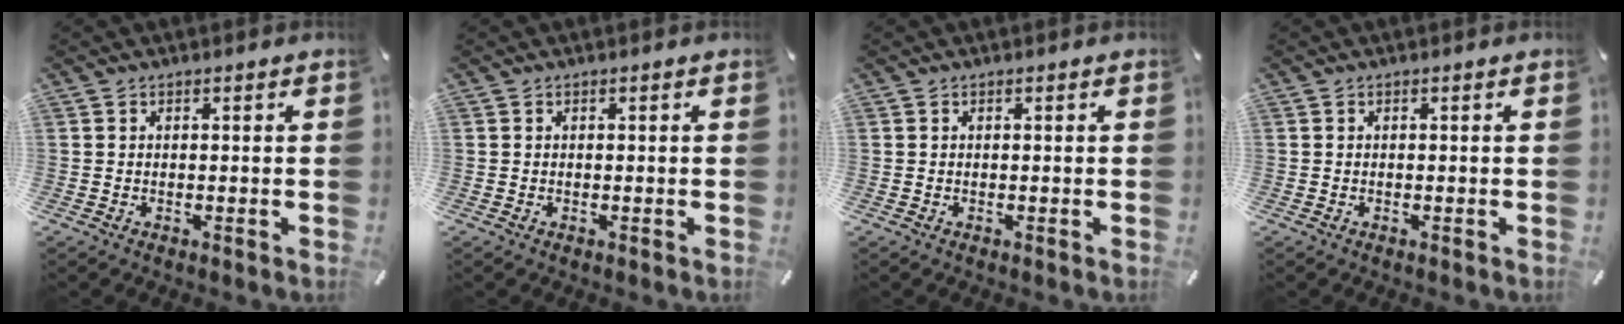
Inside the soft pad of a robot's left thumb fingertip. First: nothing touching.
{"total": 0.0}
{"total": 0.0}
{"total": 0.0}